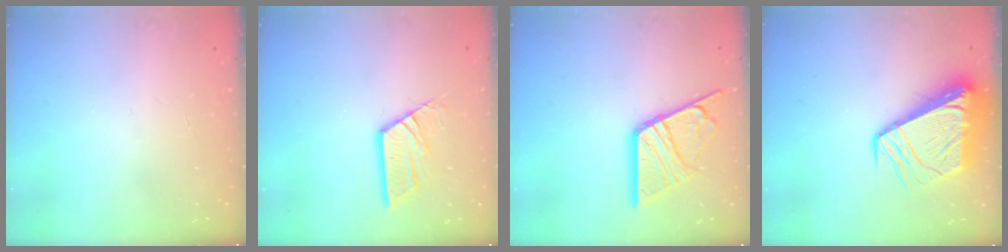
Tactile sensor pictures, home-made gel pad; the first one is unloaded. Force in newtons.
{"total": 9.5, "press": 9.5, "slide": 0.8}
{"total": 15.4, "press": 15.3, "slide": 1.4}
{"total": 11.8, "press": 11.7, "slide": 1.5}